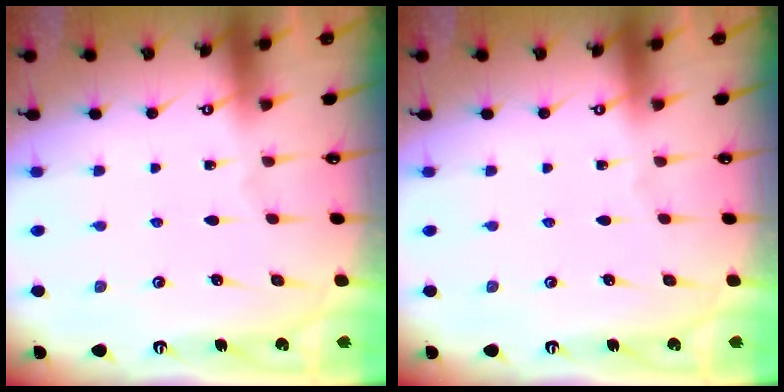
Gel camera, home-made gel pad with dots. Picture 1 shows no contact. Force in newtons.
{"total": 0.0}